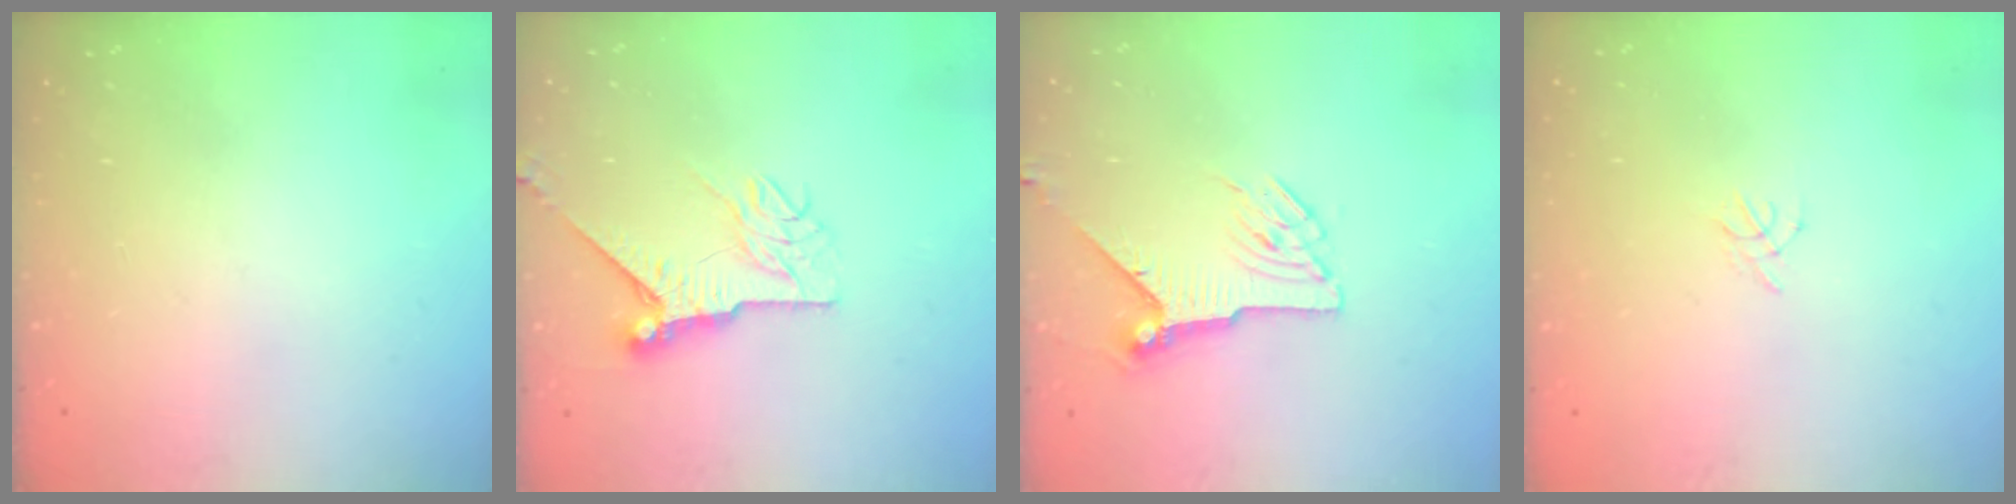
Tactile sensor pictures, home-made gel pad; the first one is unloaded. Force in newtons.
{"total": 8.6, "press": 8.6, "slide": 0.5}
{"total": 7.7, "press": 7.7, "slide": 0.2}
{"total": 1.3, "press": 1.2, "slide": 0.4}